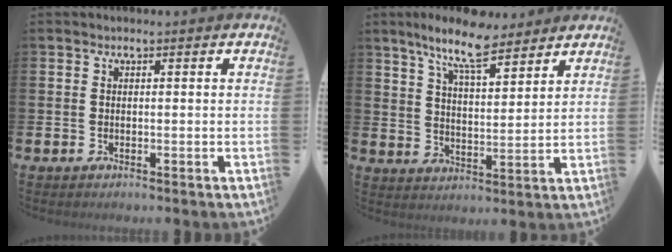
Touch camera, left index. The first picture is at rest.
{"total": 9.4, "force": [8.0, 2.1, 4.5], "torque": [-0.100, -0.029, 0.144]}